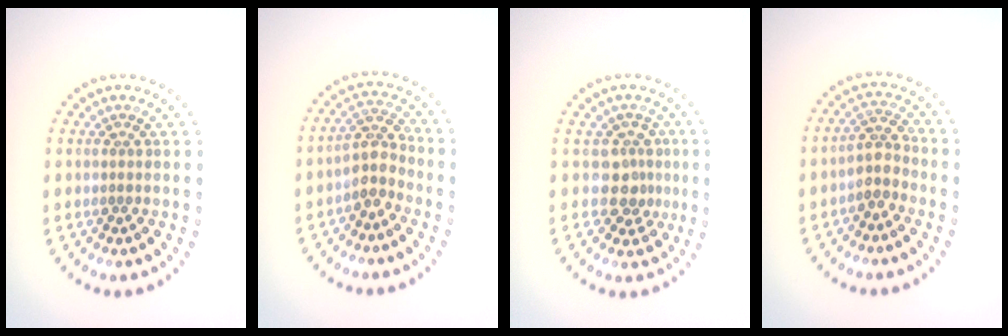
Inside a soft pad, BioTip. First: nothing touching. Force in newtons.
{"total": 2.9, "press": 2.4, "slide": 1.7}
{"total": 2.7, "press": 2.1, "slide": 1.7}
{"total": 2.6, "press": 2.2, "slide": 1.5}